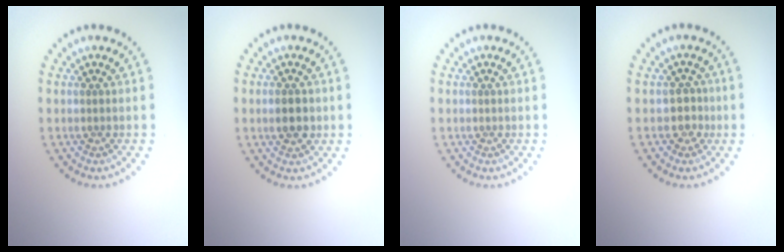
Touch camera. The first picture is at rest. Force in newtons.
{"total": 2.4, "press": 2.4, "slide": 0.1}
{"total": 0.0}
{"total": 1.7, "press": 1.3, "slide": 1.0}